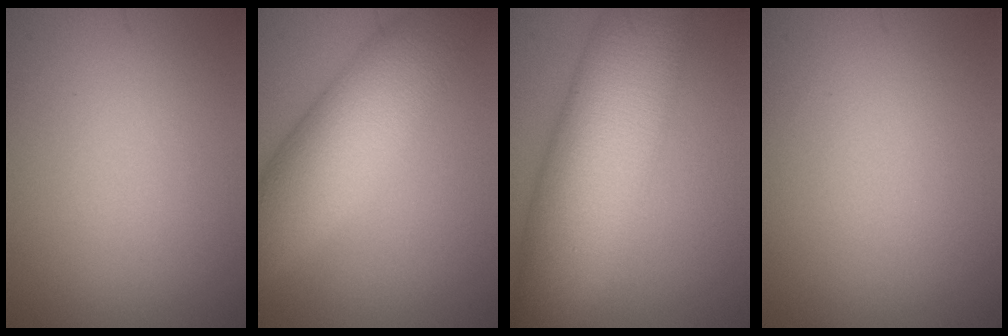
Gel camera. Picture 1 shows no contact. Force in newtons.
{"total": 8.0, "press": 8.0, "slide": 0.2}
{"total": 11.1, "press": 11.1, "slide": 0.0}
{"total": 0.0}